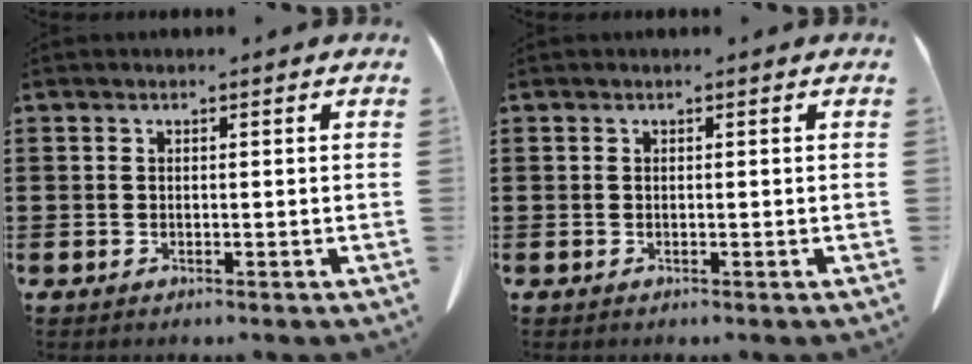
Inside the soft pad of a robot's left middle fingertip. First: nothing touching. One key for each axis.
{"total": 0.0}